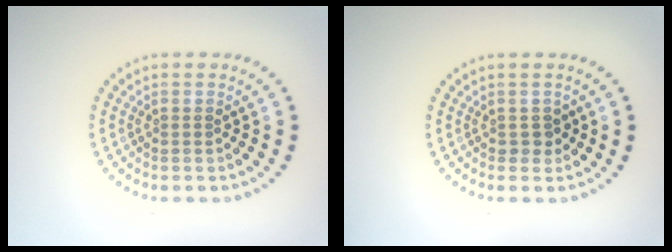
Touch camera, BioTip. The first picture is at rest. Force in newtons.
{"total": 1.1, "press": 1.1, "slide": 0.3}